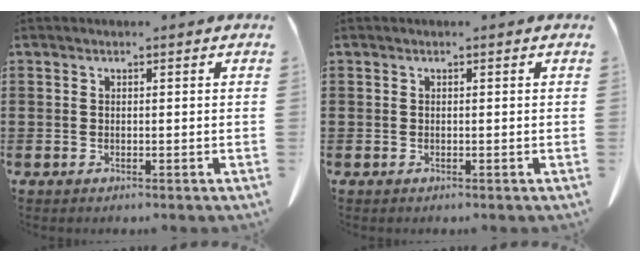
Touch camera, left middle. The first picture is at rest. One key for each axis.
{"total": 0.0}